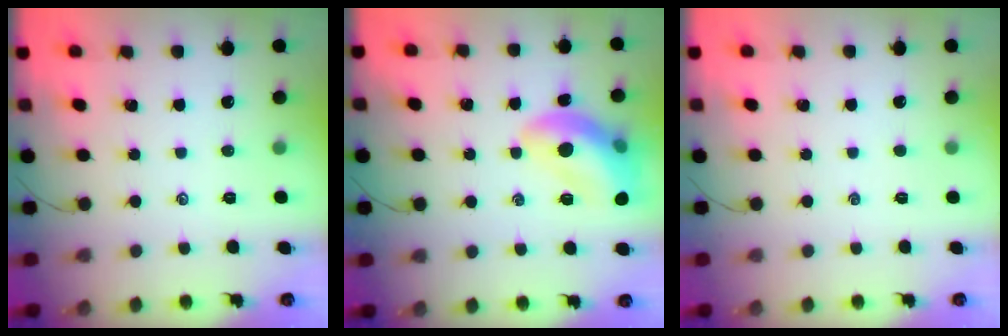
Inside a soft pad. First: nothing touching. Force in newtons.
{"total": 15.8, "press": 15.6, "slide": 2.2}
{"total": 0.0}